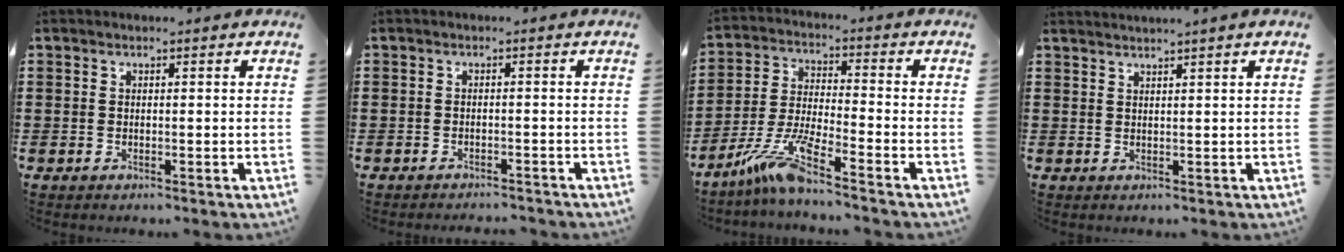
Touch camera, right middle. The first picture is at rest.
{"total": 1.4, "force": [-1.4, 0.0, 0.0], "torque": [-0.005, 0.001, -0.028]}
{"total": 8.5, "force": [-6.2, 0.2, 5.9], "torque": [-0.133, -0.018, -0.125]}
{"total": 1.5, "force": [1.4, -0.6, 0.2], "torque": [-0.003, -0.002, 0.027]}